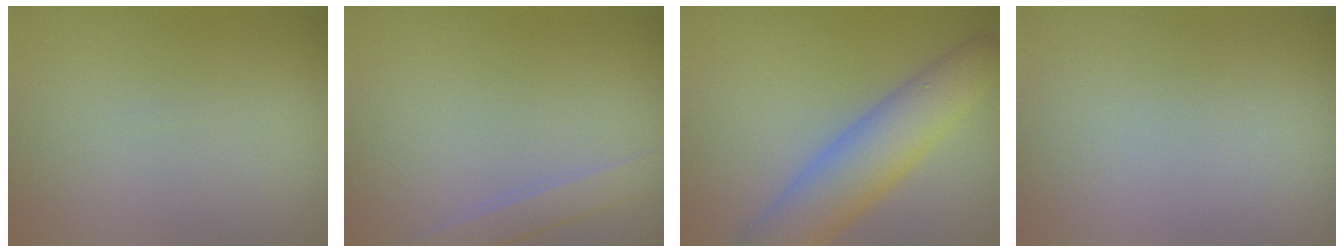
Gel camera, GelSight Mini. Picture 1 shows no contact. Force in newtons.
{"total": 1.8, "press": 1.8, "slide": 0.1}
{"total": 6.9, "press": 6.8, "slide": 0.3}
{"total": 0.0}